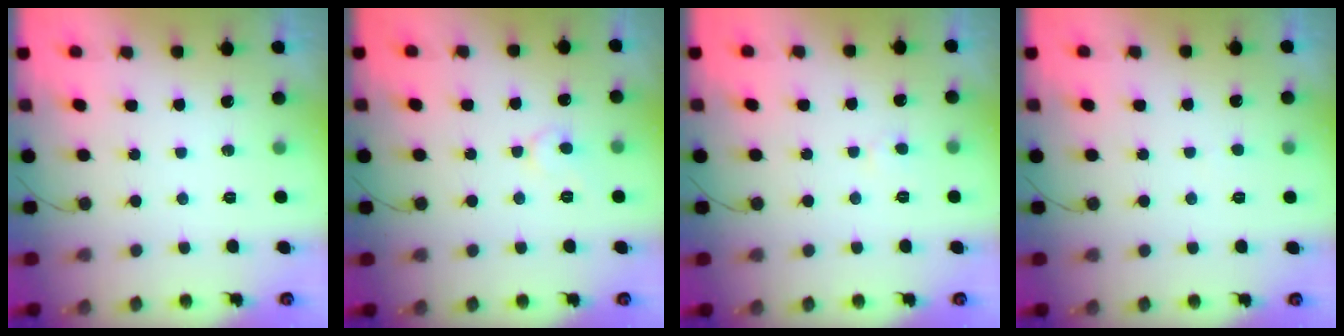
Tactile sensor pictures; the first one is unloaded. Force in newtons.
{"total": 5.3, "press": 5.2, "slide": 0.6}
{"total": 1.8, "press": 1.7, "slide": 0.2}
{"total": 1.6, "press": 1.6, "slide": 0.2}